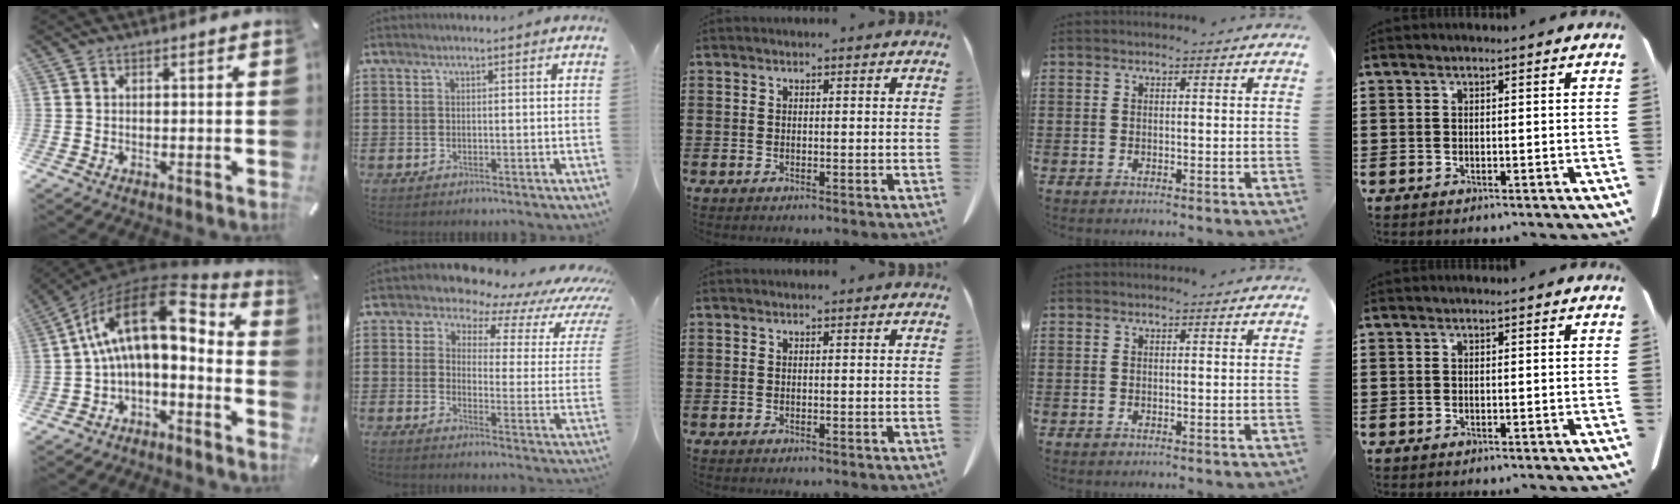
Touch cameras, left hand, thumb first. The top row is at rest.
{"thumb": {"total": 17.1, "force": [3.2, 8.7, 14.3], "torque": [-0.276, -0.027, 0.051]}, "index": {"total": 7.7, "force": [6.5, 2.8, 3.0], "torque": [-0.063, -0.051, 0.107]}}